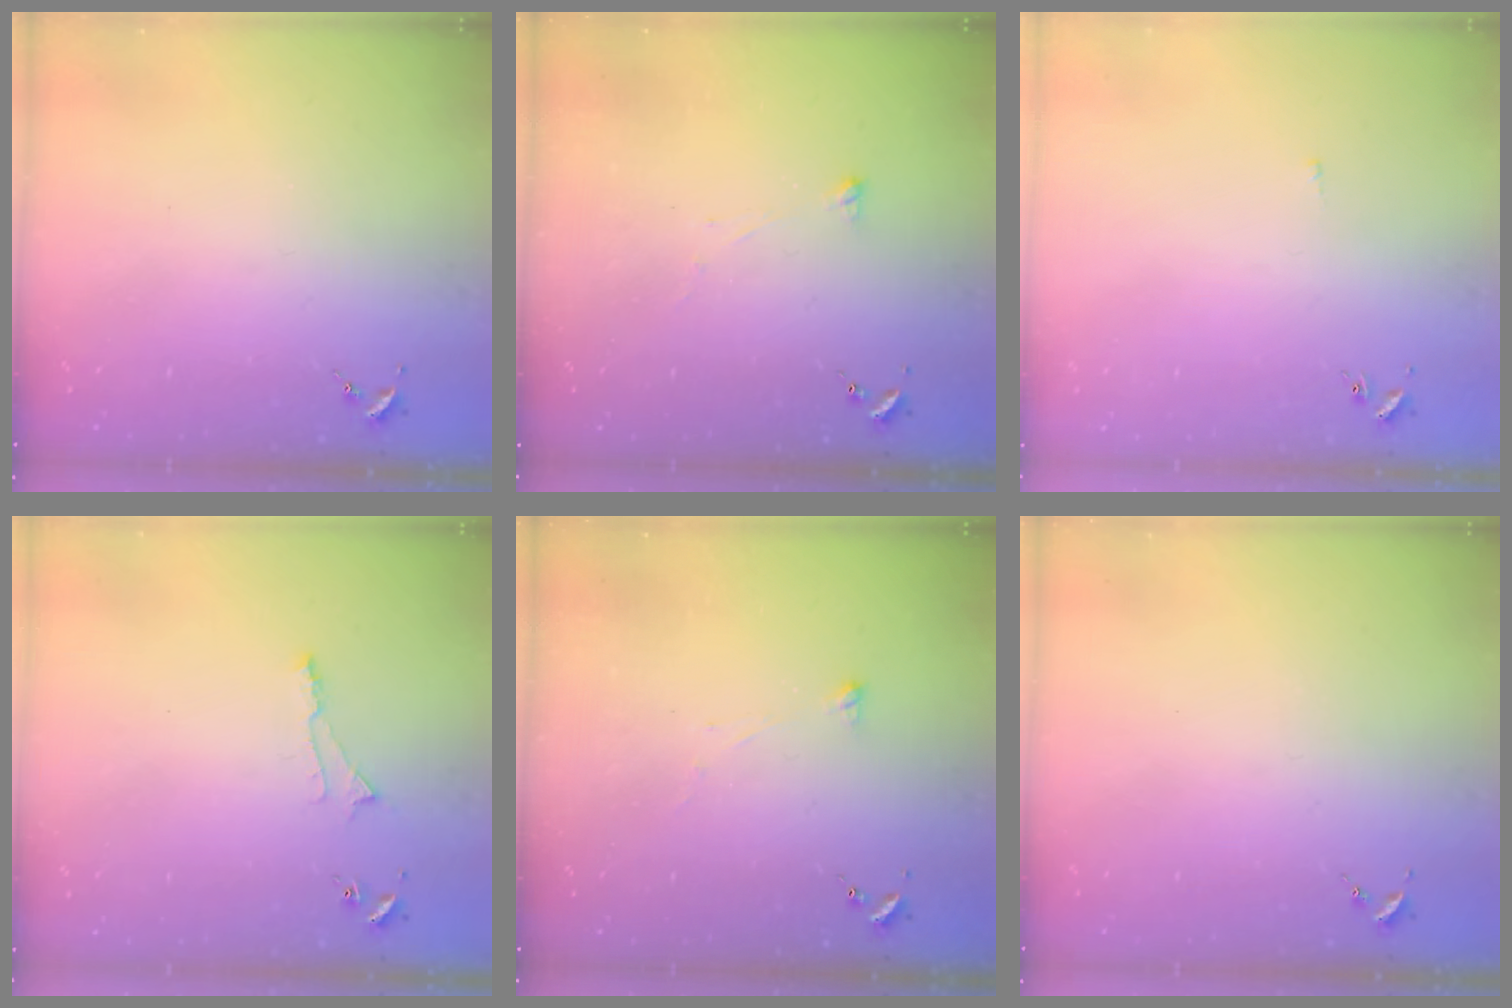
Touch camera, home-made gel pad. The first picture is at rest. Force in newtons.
{"total": 2.9, "press": 2.8, "slide": 0.4}
{"total": 2.0, "press": 1.9, "slide": 0.4}
{"total": 6.8, "press": 6.8, "slide": 0.6}
{"total": 2.9, "press": 2.8, "slide": 0.4}
{"total": 0.0}